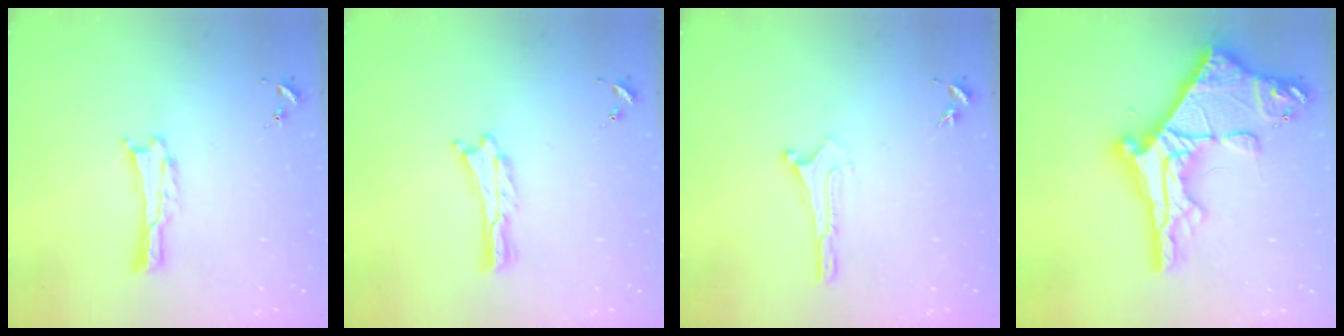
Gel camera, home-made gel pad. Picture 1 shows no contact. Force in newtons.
{"total": 0.0}
{"total": 0.0}
{"total": 12.9, "press": 12.9, "slide": 1.3}